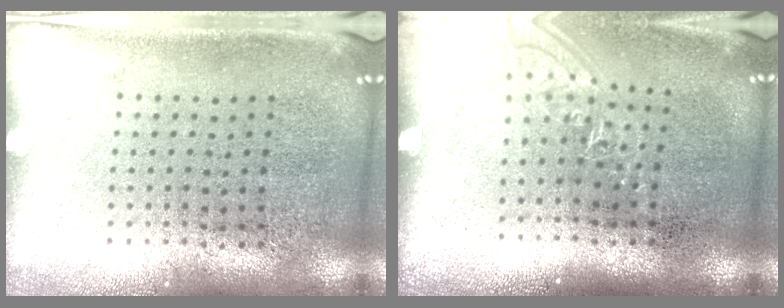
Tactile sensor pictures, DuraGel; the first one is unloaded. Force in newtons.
{"total": 1.0, "press": 0.9, "slide": 0.3}